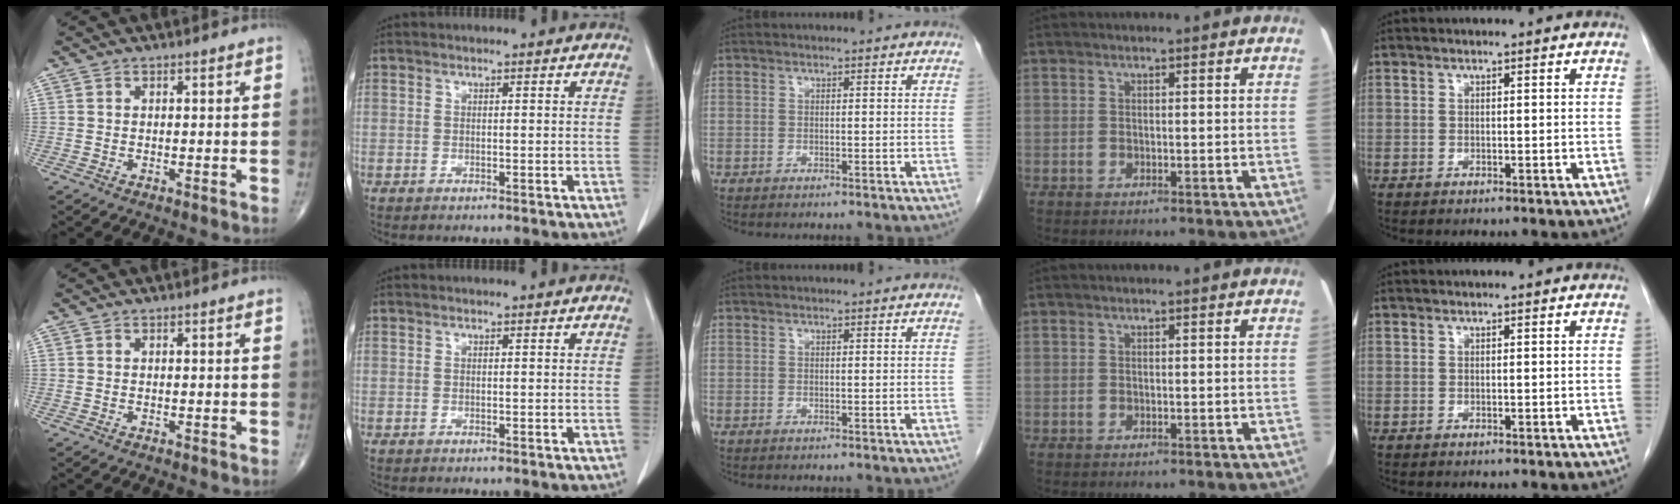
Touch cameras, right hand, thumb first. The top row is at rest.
{}